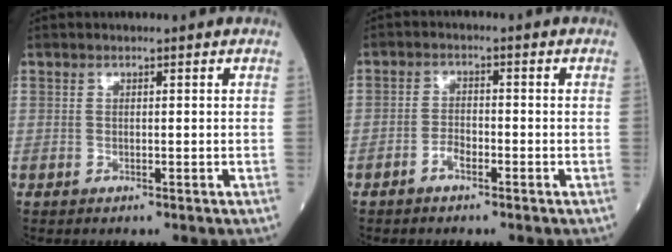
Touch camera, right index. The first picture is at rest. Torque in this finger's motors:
{"motor_torque": [0.01, -0.11, 0.04, 0.00]}